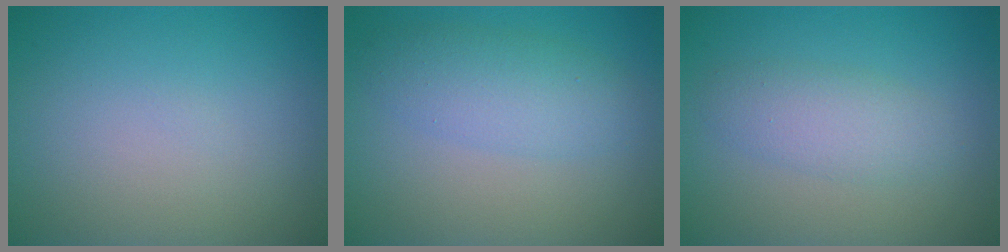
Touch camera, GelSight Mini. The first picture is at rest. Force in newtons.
{"total": 3.7, "press": 3.7, "slide": 0.1}
{"total": 2.7, "press": 2.7, "slide": 0.0}